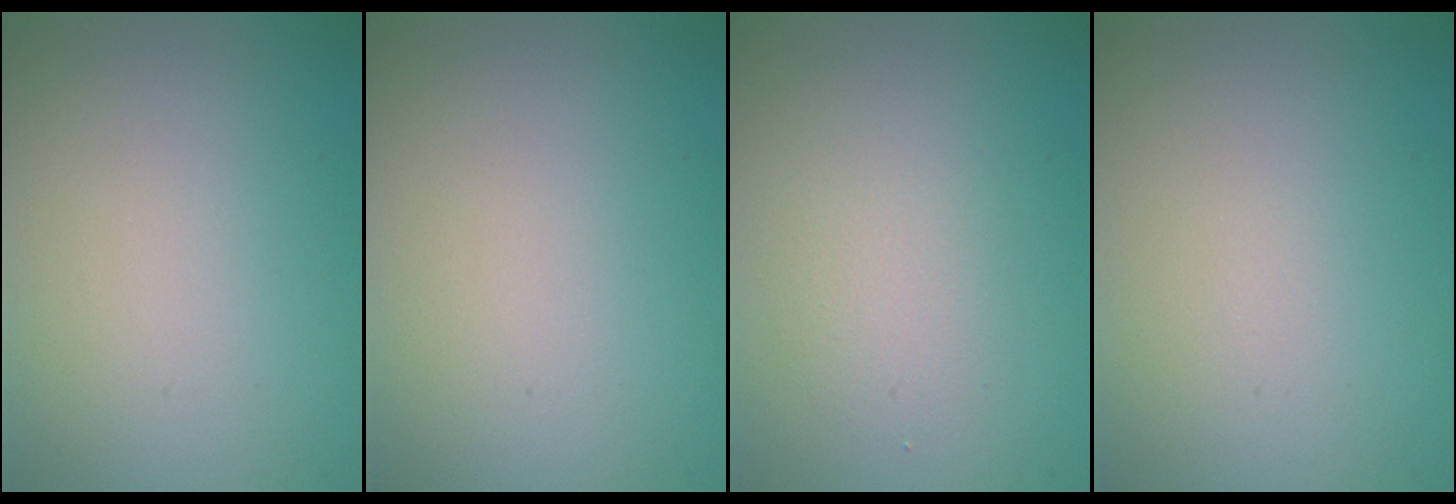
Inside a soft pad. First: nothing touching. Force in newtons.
{"total": 0.0}
{"total": 1.8, "press": 1.8, "slide": 0.0}
{"total": 0.0}